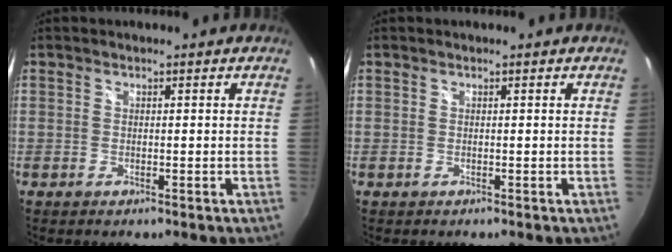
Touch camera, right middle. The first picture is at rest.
{"total": 0.0}